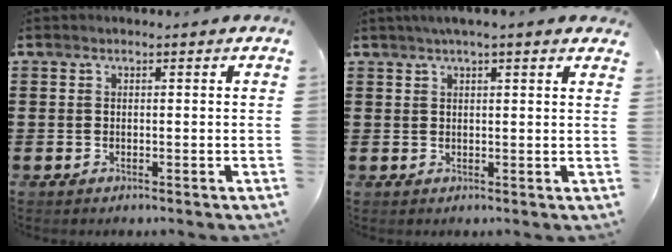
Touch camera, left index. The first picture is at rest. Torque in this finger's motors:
{"motor_torque": [2.14, 0.00, 0.24, -0.07]}